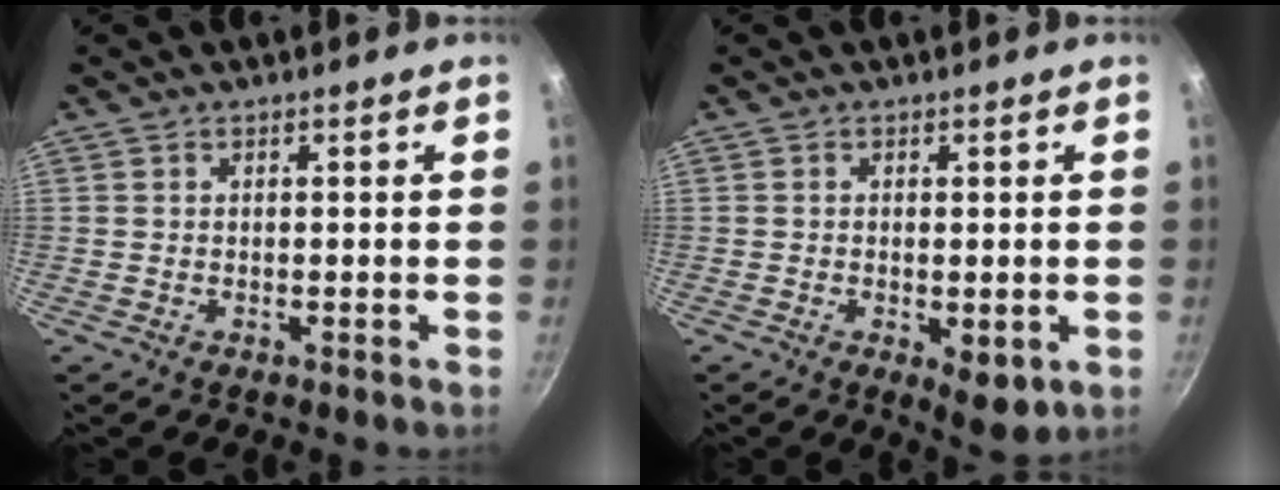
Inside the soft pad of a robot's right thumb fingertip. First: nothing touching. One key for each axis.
{"total": 5.3, "fx": -1.3, "fy": 2.3, "fz": 4.6, "tx": -0.063, "ty": -0.013, "tz": -0.012}